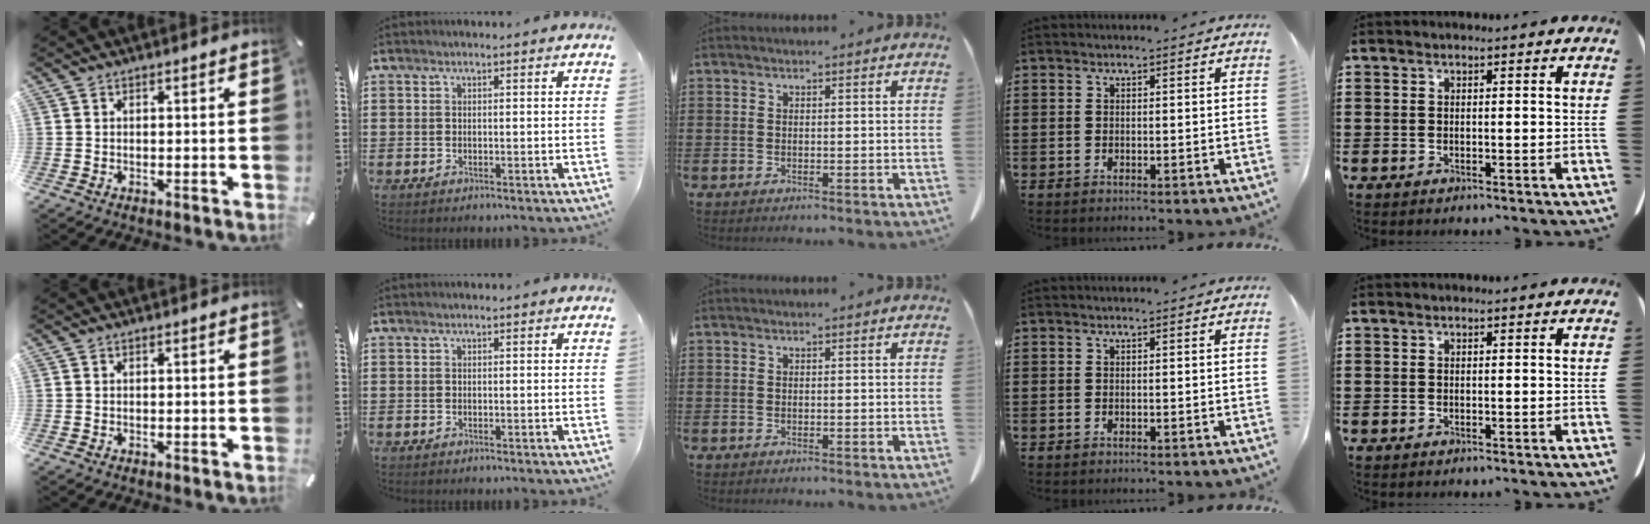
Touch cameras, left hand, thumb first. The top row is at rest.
{}